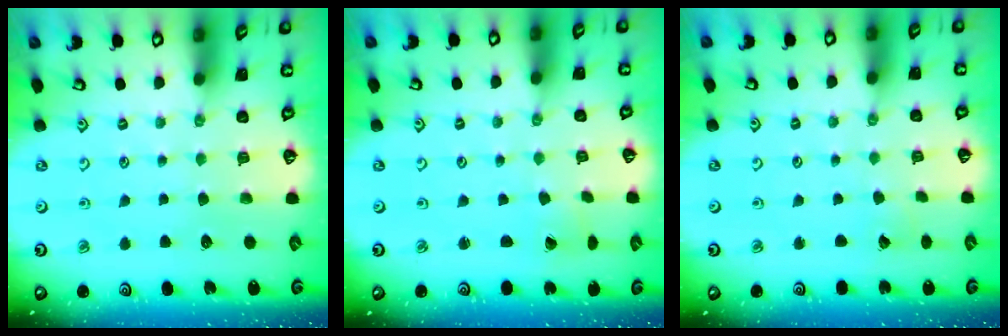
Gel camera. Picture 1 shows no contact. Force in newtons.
{"total": 0.7, "press": 0.7, "slide": 0.1}
{"total": 1.4, "press": 1.4, "slide": 0.0}